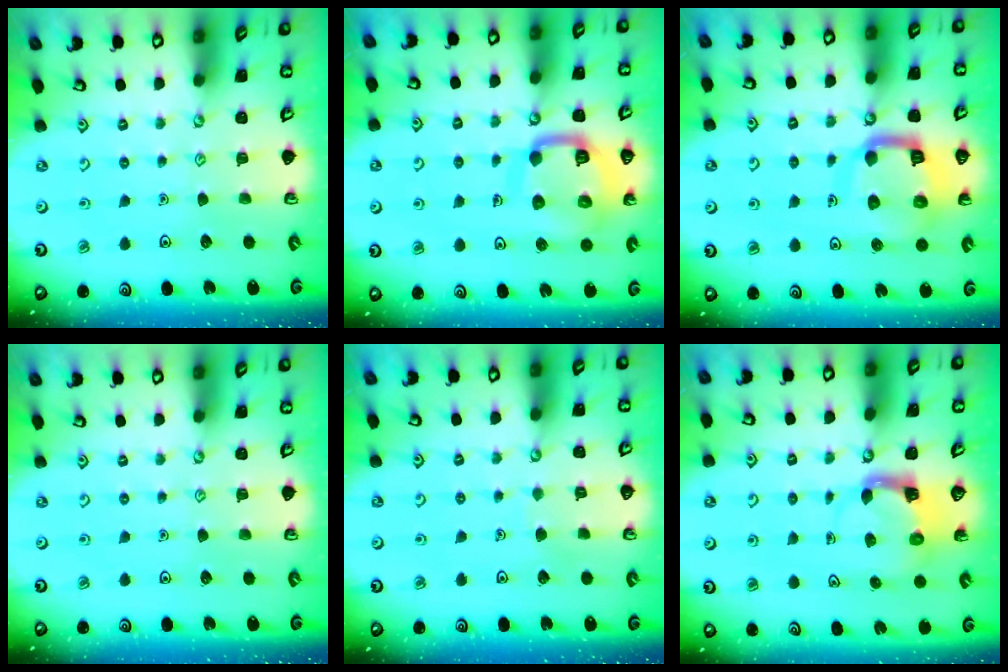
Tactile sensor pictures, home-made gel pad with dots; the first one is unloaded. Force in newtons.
{"total": 14.4, "press": 14.3, "slide": 1.5}
{"total": 13.2, "press": 13.1, "slide": 1.7}
{"total": 0.0}
{"total": 2.3, "press": 2.3, "slide": 0.1}
{"total": 3.5, "press": 3.5, "slide": 0.5}